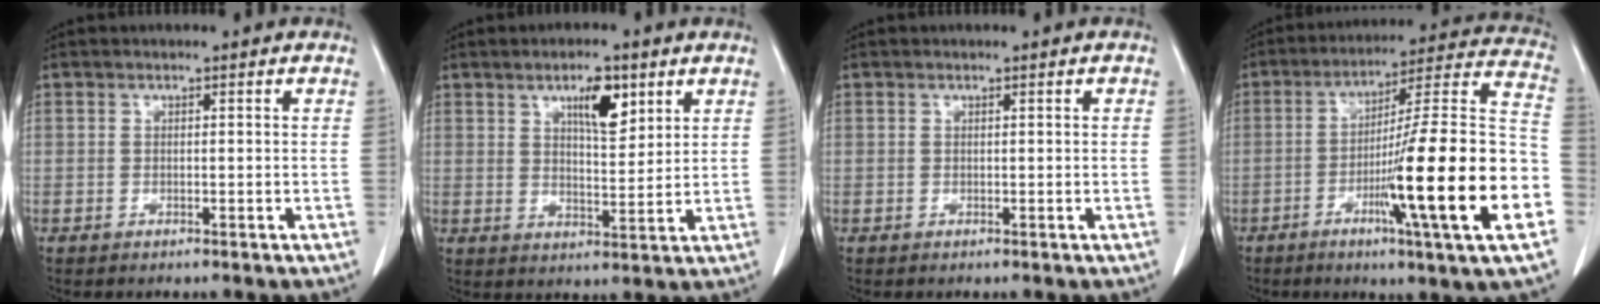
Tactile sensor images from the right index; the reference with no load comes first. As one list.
[{"total": 6.6, "force": [3.5, 2.0, 5.2], "torque": [-0.088, 0.000, 0.059]}, {"total": 0.0}, {"total": 23.2, "force": [-7.0, -0.5, 22.1], "torque": [-0.293, -0.004, -0.118]}]